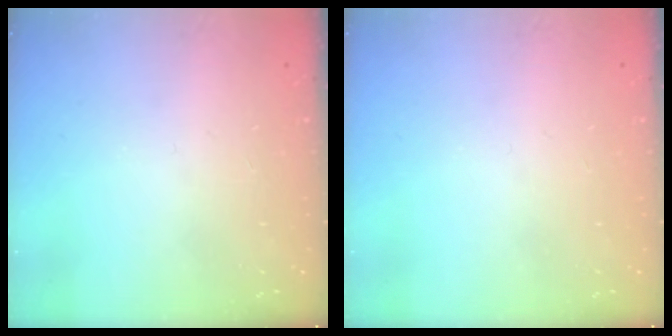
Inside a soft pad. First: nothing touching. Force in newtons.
{"total": 0.0}